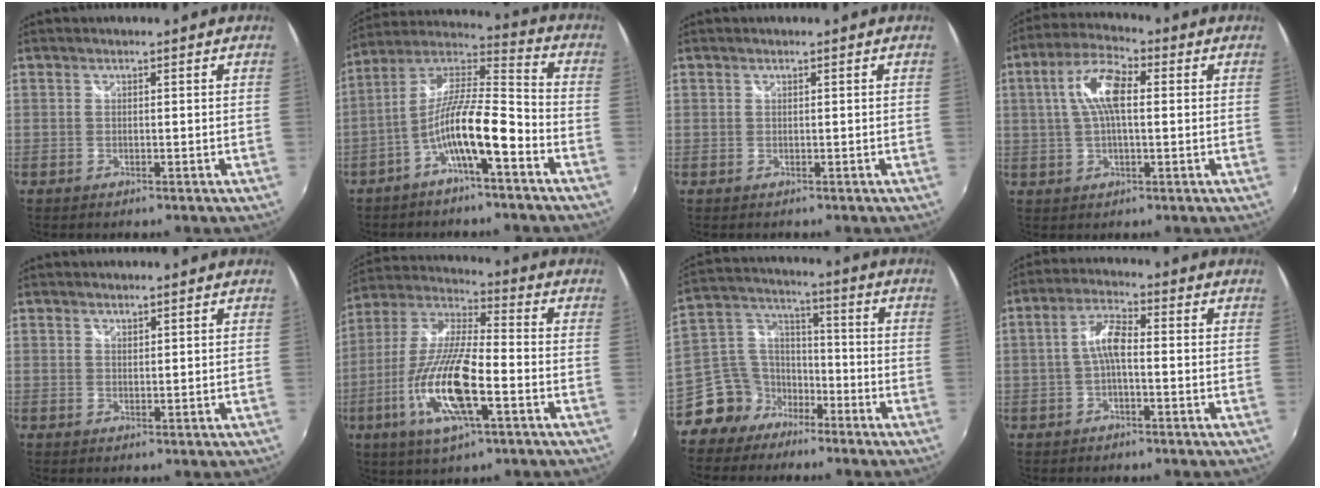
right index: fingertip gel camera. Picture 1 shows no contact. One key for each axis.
{"total": 12.7, "fx": -5.9, "fy": 2.2, "fz": 11.1, "tx": -0.214, "ty": 0.009, "tz": -0.109}
{"total": 0.6, "fx": 0.0, "fy": 0.6, "fz": 0.0, "tx": 0.001, "ty": 0.001, "tz": 0.001}
{"total": 9.6, "fx": 1.7, "fy": 3.9, "fz": 8.6, "tx": -0.167, "ty": 0.021, "tz": 0.029}
{"total": 1.0, "fx": 0.9, "fy": 0.4, "fz": 0.2, "tx": -0.002, "ty": 0.000, "tz": 0.016}
{"total": 17.8, "fx": -6.4, "fy": 4.4, "fz": 16.0, "tx": -0.331, "ty": -0.021, "tz": -0.127}
{"total": 9.8, "fx": -6.8, "fy": 6.7, "fz": 1.8, "tx": -0.054, "ty": 0.044, "tz": -0.130}
{"total": 5.0, "fx": -0.9, "fy": 1.5, "fz": 4.7, "tx": -0.098, "ty": 0.015, "tz": -0.019}